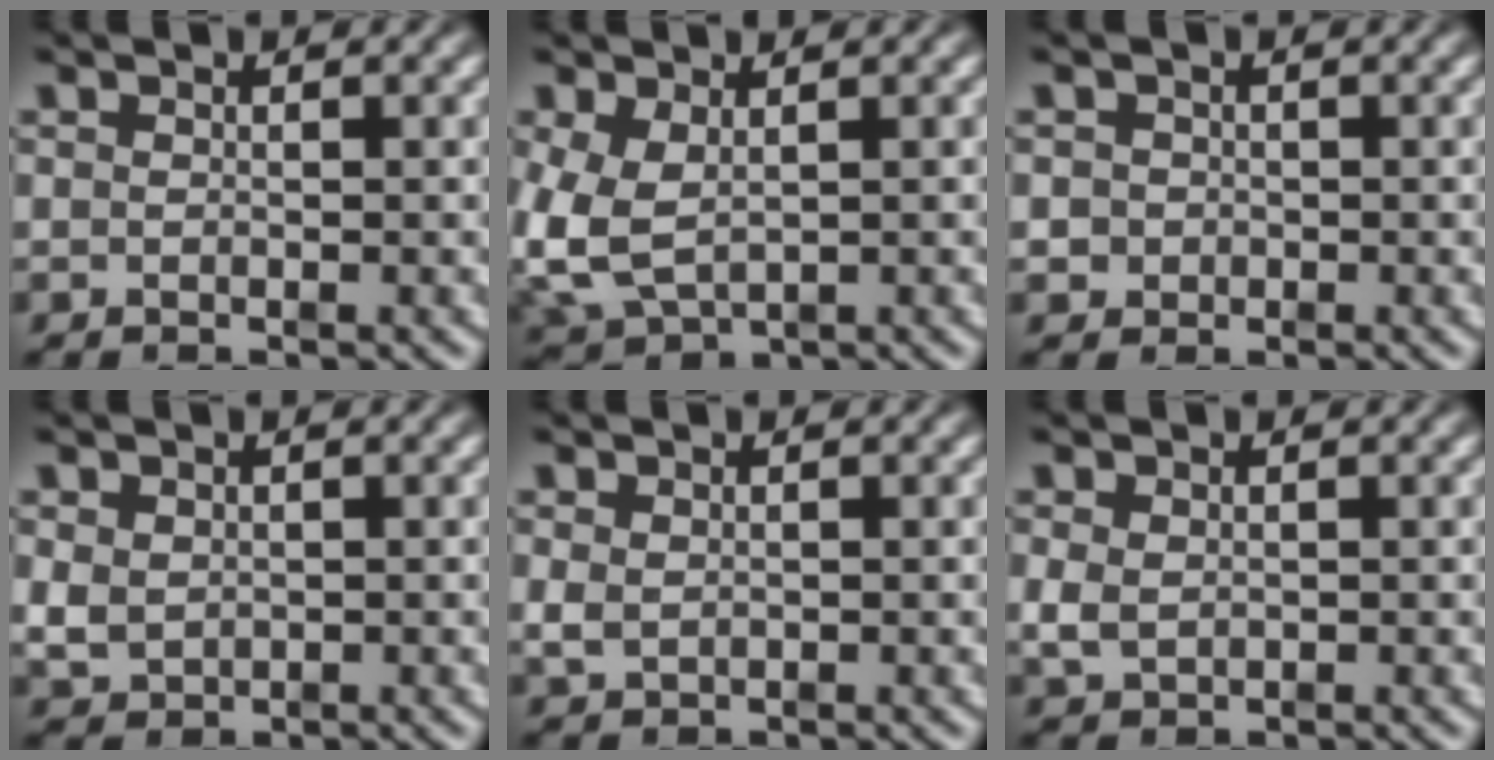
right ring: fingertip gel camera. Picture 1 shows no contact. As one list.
[{"total": 6.0, "force": [-0.6, 5.1, 3.1], "torque": [-0.104, -0.032, 0.010]}, {"total": 2.4, "force": [-0.6, 2.3, 0.3], "torque": [-0.014, -0.008, -0.010]}, {"total": 2.5, "force": [-0.1, 2.3, 1.0], "torque": [-0.029, -0.017, 0.013]}, {"total": 0.9, "force": [0.0, 0.7, 0.5], "torque": [-0.019, -0.009, 0.010]}, {"total": 1.6, "force": [-0.1, 1.4, 0.8], "torque": [-0.028, -0.014, 0.010]}]